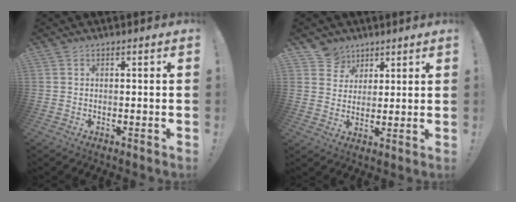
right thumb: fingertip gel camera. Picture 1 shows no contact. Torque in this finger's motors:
{"motor_torque": [-0.36, 0.56, -0.14, 0.14, -0.01]}